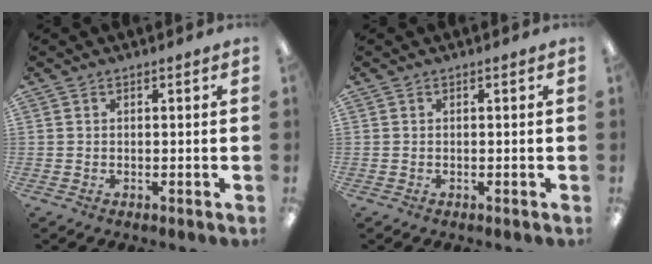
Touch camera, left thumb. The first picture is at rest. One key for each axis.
{"total": 0.0}